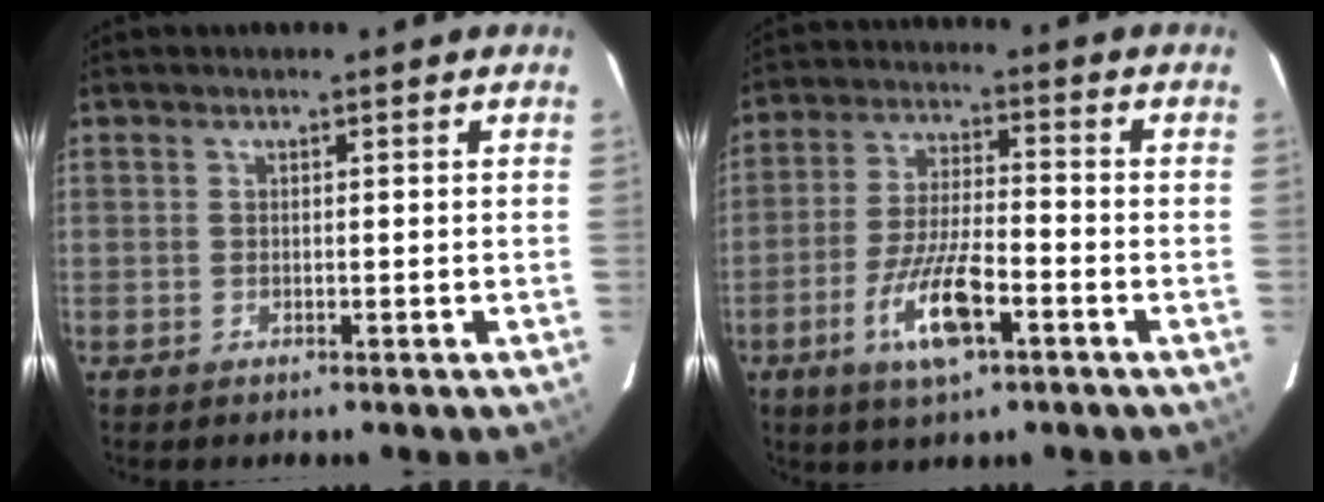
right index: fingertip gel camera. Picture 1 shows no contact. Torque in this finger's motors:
{"motor_torque": [1.57, -0.57, 0.69, 0.20]}